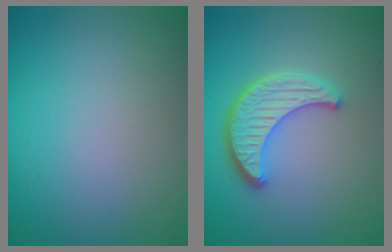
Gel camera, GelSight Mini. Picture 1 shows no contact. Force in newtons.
{"total": 4.5, "press": 3.8, "slide": 2.5}